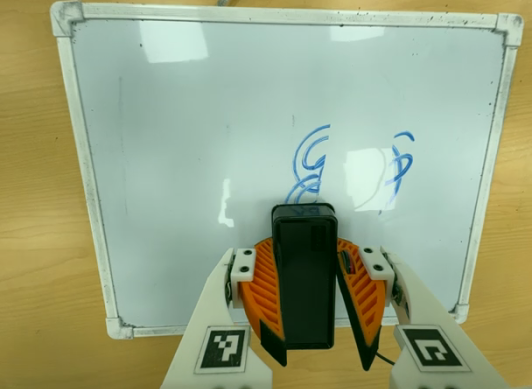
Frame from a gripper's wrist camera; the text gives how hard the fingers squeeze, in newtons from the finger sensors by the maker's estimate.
{"total": 10.0, "left": 9.6, "right": 10.4}